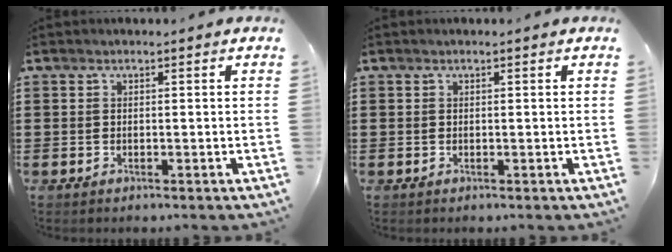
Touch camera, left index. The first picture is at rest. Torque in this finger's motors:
{"motor_torque": [-0.10, -1.23, 0.01, 0.01]}